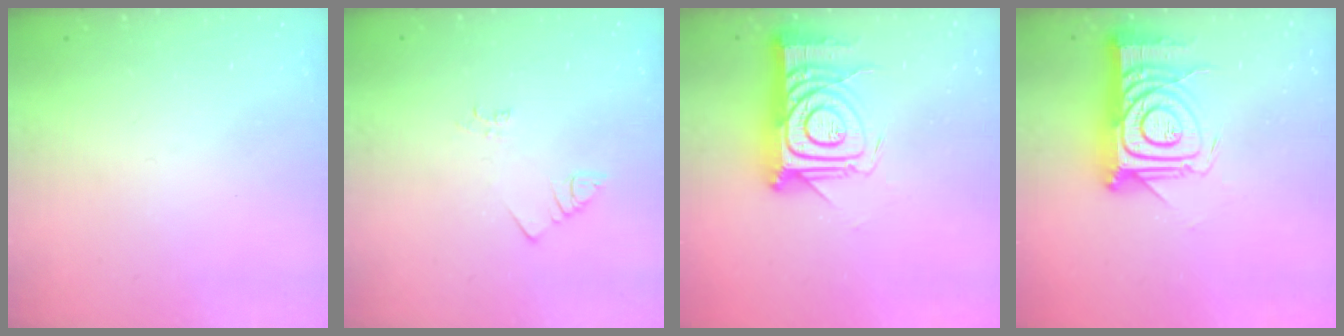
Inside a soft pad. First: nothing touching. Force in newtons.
{"total": 2.5, "press": 2.5, "slide": 0.5}
{"total": 16.2, "press": 16.2, "slide": 1.1}
{"total": 16.2, "press": 16.2, "slide": 1.1}